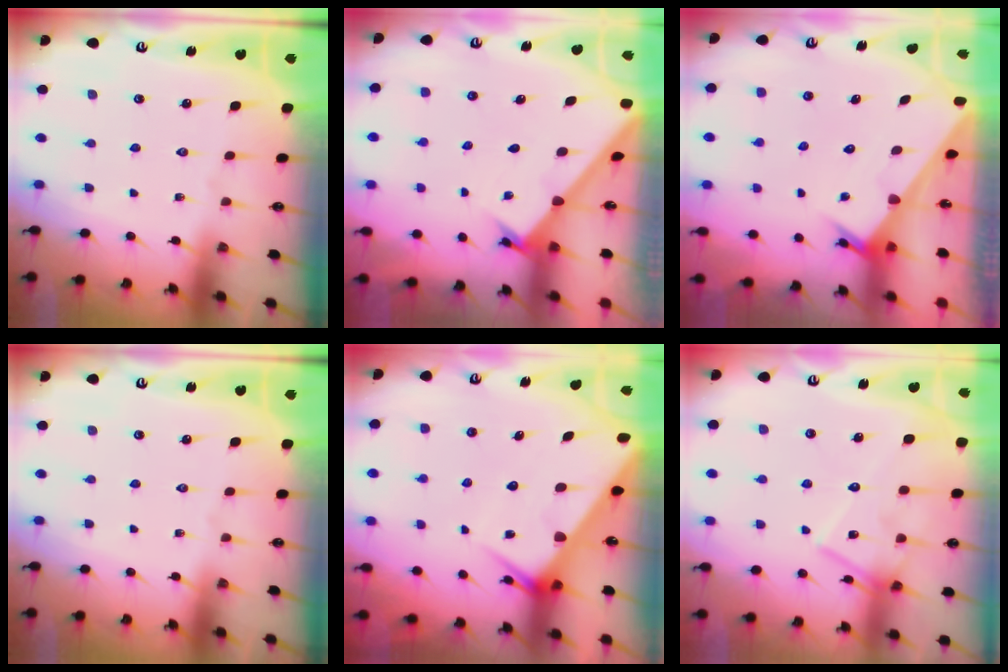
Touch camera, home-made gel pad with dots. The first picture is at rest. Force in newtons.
{"total": 1.6, "press": 1.6, "slide": 0.1}
{"total": 2.5, "press": 2.5, "slide": 0.1}
{"total": 0.0}
{"total": 5.9, "press": 5.9, "slide": 0.5}
{"total": 13.0, "press": 13.0, "slide": 0.8}